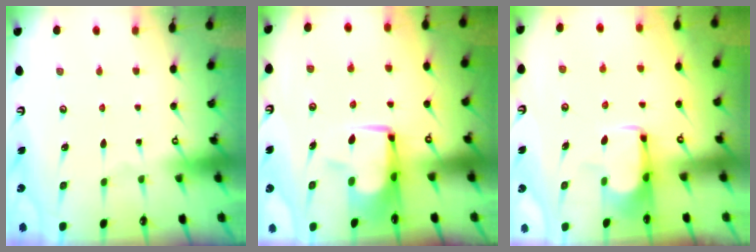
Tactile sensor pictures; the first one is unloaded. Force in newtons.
{"total": 6.2, "press": 6.1, "slide": 1.3}
{"total": 2.0, "press": 2.0, "slide": 0.4}